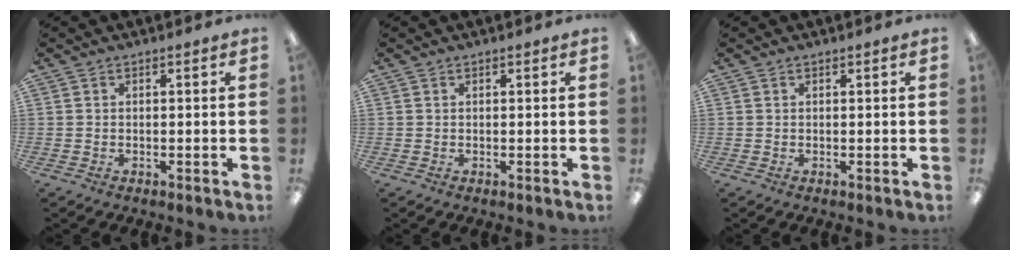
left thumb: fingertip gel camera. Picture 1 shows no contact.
{"total": 0.0}
{"total": 0.0}